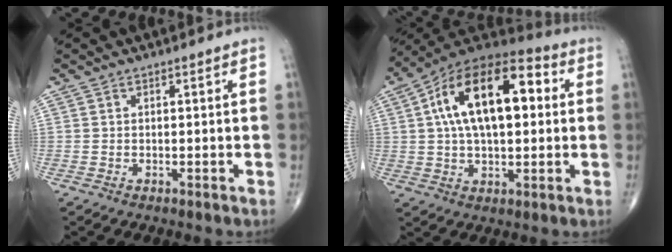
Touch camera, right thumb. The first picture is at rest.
{"total": 20.7, "force": [3.8, 10.5, 17.4], "torque": [-0.279, 0.028, 0.049]}